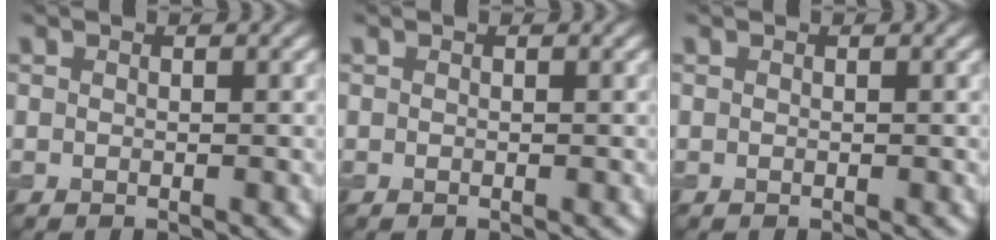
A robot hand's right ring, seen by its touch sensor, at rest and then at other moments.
{"total": 0.0}
{"total": 0.0}